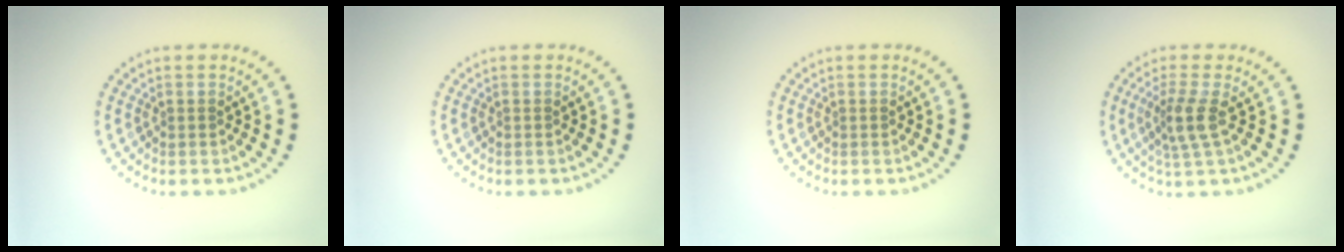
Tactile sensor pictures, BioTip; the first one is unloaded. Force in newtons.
{"total": 0.0}
{"total": 0.0}
{"total": 2.7, "press": 2.0, "slide": 1.9}